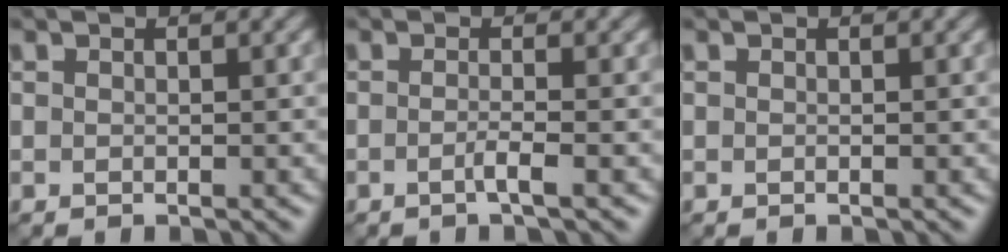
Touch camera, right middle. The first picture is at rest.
{"total": 1.6, "force": [-0.5, 0.3, 1.5], "torque": [-0.023, 0.001, -0.015]}
{"total": 0.0}